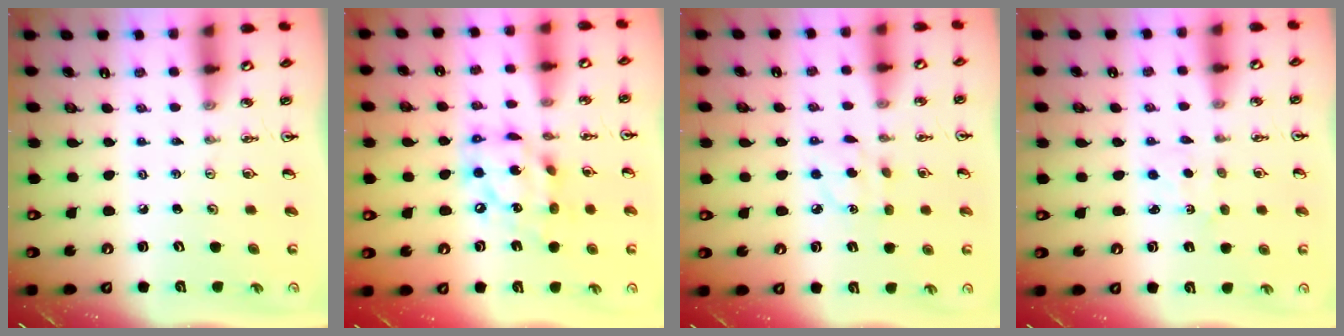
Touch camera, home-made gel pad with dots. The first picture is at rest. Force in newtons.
{"total": 14.3, "press": 14.2, "slide": 1.8}
{"total": 6.0, "press": 6.0, "slide": 0.6}
{"total": 1.4, "press": 1.4, "slide": 0.2}